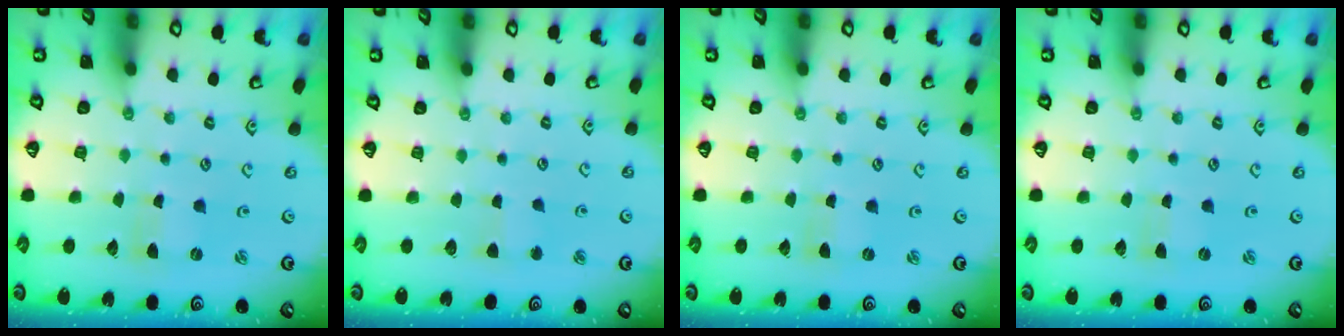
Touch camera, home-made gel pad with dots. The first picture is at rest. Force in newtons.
{"total": 2.6, "press": 2.6, "slide": 0.2}
{"total": 0.0}
{"total": 0.0}